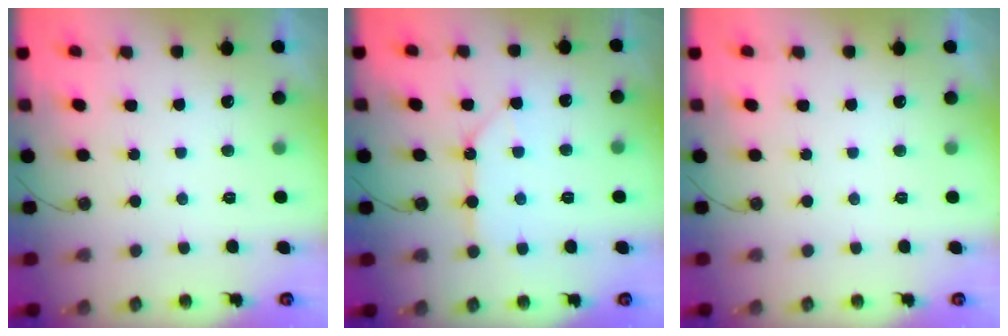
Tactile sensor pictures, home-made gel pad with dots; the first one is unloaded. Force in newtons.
{"total": 10.7, "press": 10.6, "slide": 1.2}
{"total": 0.0}